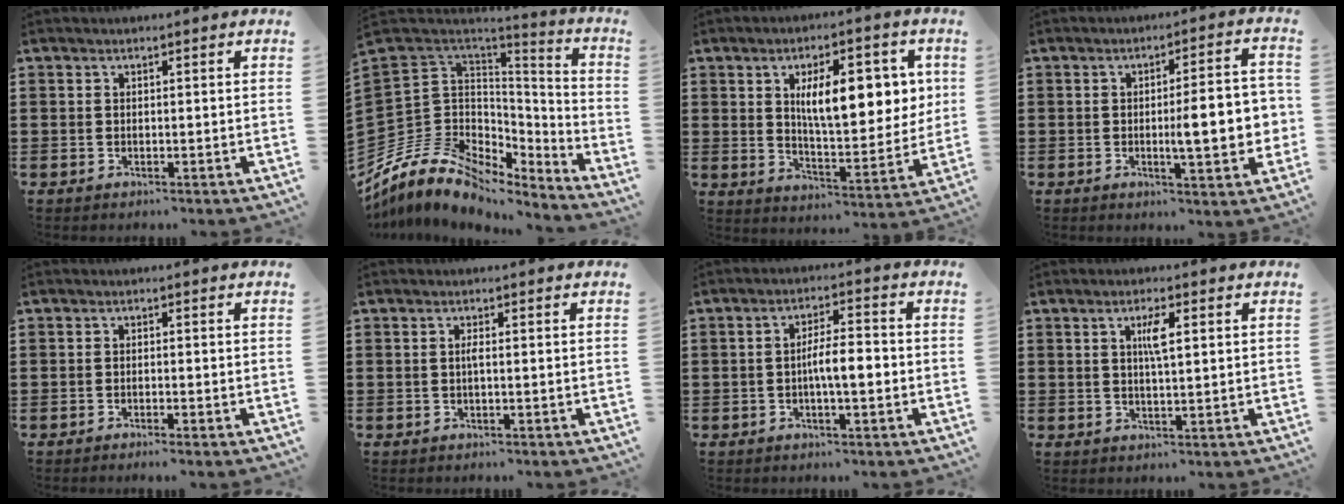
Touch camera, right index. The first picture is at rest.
{"total": 11.5, "force": [-6.1, 8.5, 4.7], "torque": [-0.141, -0.008, -0.117]}
{"total": 11.4, "force": [3.3, 4.6, 9.9], "torque": [-0.163, 0.001, 0.052]}
{"total": 9.4, "force": [-0.8, 2.0, 9.2], "torque": [-0.129, -0.008, -0.017]}
{"total": 1.1, "force": [-0.9, -0.1, 0.6], "torque": [-0.010, -0.003, -0.016]}
{"total": 1.0, "force": [-0.2, 0.0, 1.0], "torque": [-0.021, -0.004, -0.003]}
{"total": 5.1, "force": [-0.9, 1.3, 4.9], "torque": [-0.085, 0.007, -0.019]}
{"total": 3.2, "force": [0.8, 0.6, 3.0], "torque": [-0.061, 0.005, 0.011]}